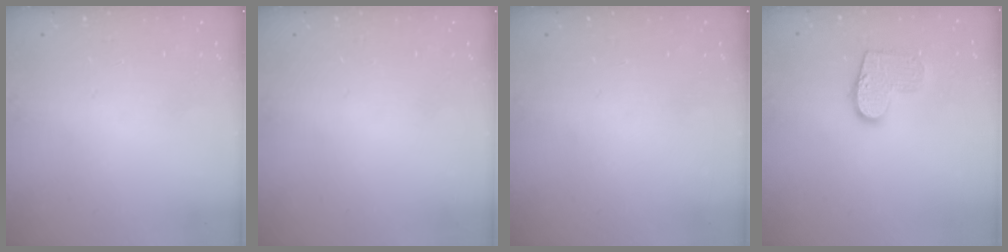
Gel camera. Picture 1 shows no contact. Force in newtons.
{"total": 0.0}
{"total": 0.0}
{"total": 10.2, "press": 10.2, "slide": 0.2}